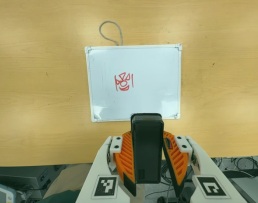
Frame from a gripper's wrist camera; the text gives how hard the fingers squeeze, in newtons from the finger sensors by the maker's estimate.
{"total": 6.5, "left": 5.2, "right": 7.9}